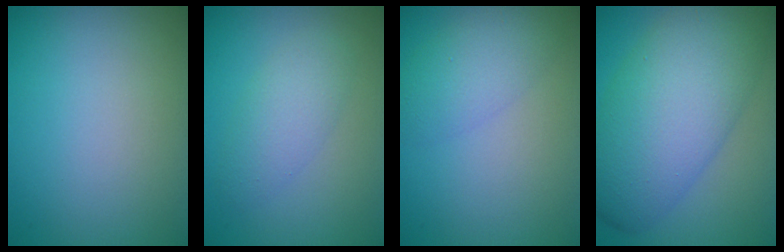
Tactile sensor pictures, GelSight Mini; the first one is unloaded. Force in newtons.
{"total": 2.9, "press": 2.9, "slide": 0.1}
{"total": 3.0, "press": 3.0, "slide": 0.2}
{"total": 10.1, "press": 10.1, "slide": 0.5}